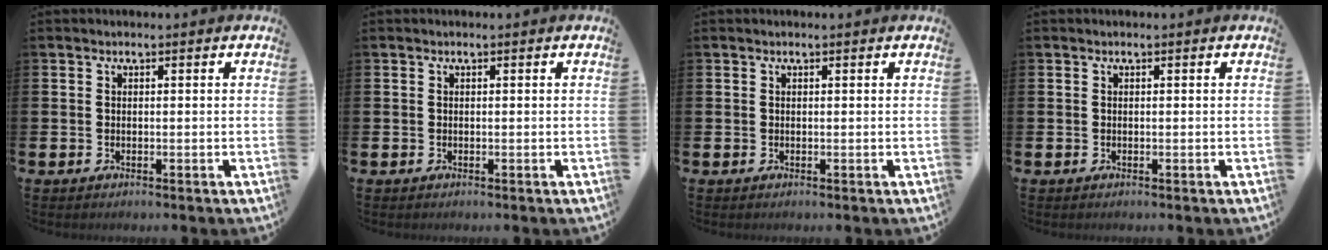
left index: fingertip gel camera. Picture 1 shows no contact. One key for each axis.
{"total": 0.0}
{"total": 0.0}
{"total": 0.0}